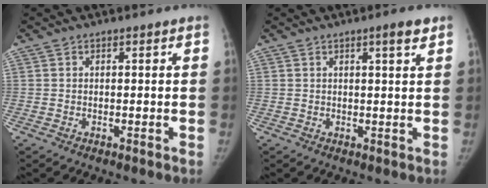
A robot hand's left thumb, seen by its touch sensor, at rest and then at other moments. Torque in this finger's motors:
{"motor_torque": [0.35, -0.27, 0.22, -0.13, 0.09]}